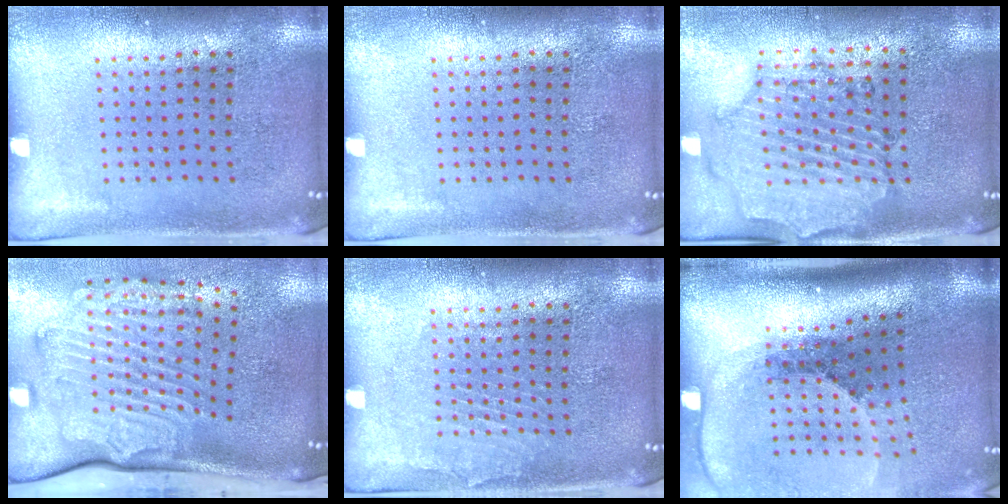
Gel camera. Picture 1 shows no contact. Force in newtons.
{"total": 0.0}
{"total": 1.4, "press": 1.4, "slide": 0.2}
{"total": 3.6, "press": 2.4, "slide": 2.6}
{"total": 1.2, "press": 1.1, "slide": 0.1}
{"total": 2.6, "press": 1.9, "slide": 1.8}